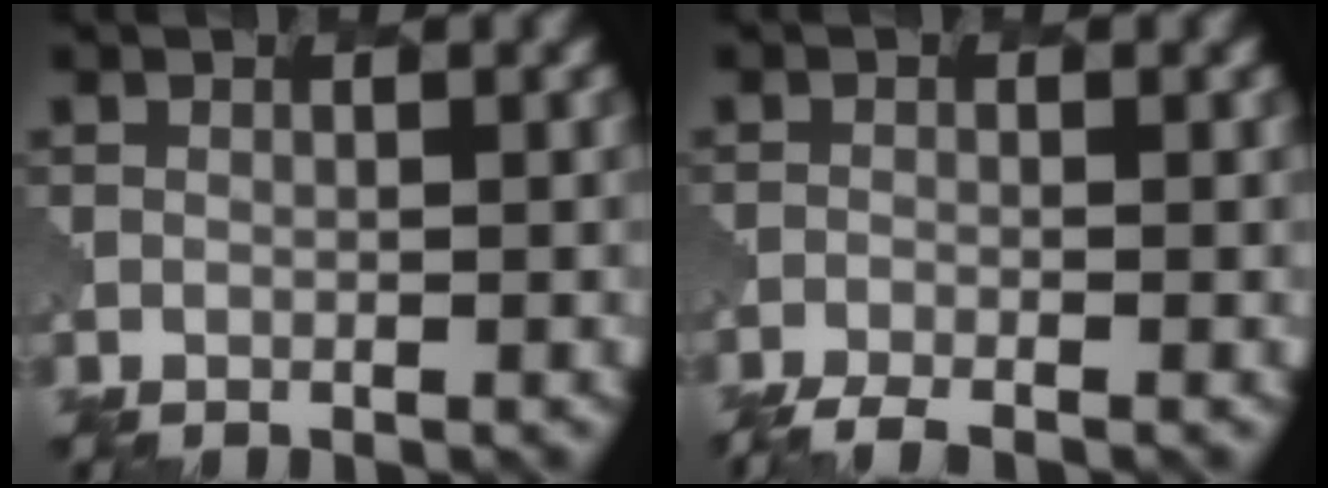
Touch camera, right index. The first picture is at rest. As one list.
[{"total": 3.6, "force": [-3.0, 0.6, 1.8], "torque": [-0.032, -0.014, -0.058]}]